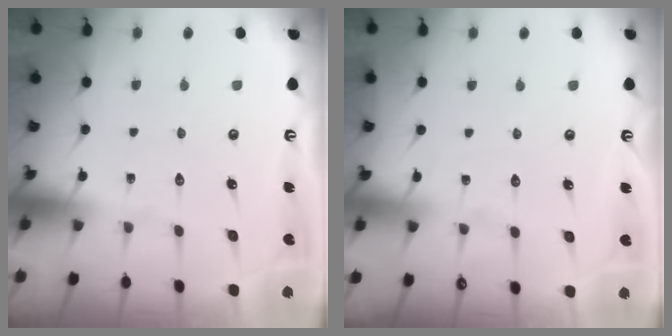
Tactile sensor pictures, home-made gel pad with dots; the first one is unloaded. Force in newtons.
{"total": 6.1, "press": 6.0, "slide": 0.9}